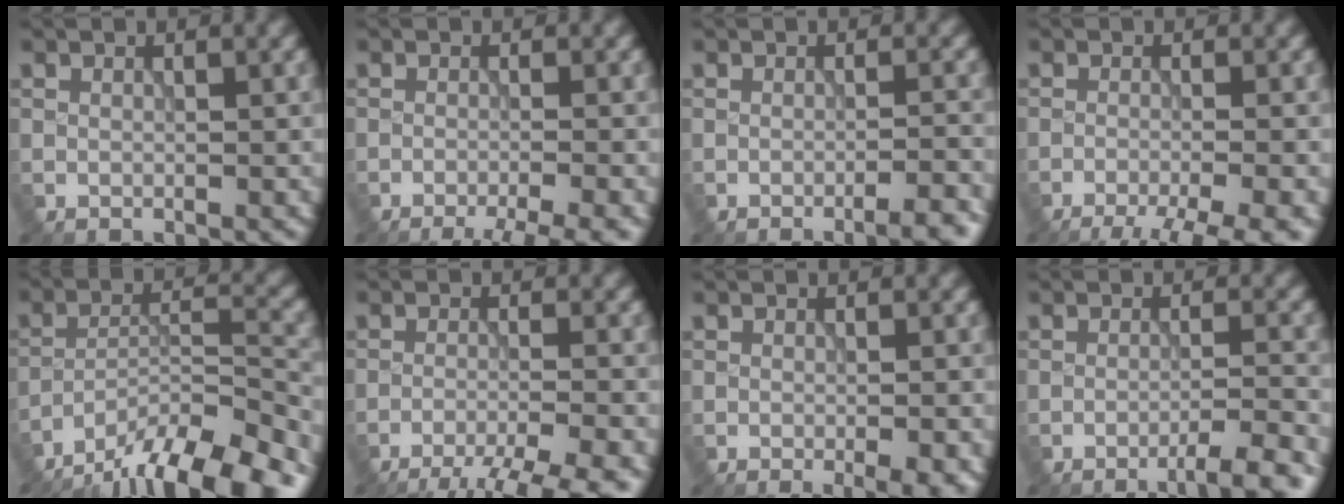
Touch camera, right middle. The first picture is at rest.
{"total": 5.7, "force": [-4.5, 1.0, 3.4], "torque": [-0.037, -0.007, -0.060]}
{"total": 4.0, "force": [-2.7, 1.0, 2.8], "torque": [-0.032, 0.012, -0.035]}
{"total": 8.5, "force": [-6.8, 1.8, 4.8], "torque": [-0.062, -0.015, -0.088]}
{"total": 13.3, "force": [-10.9, 2.8, 7.0], "torque": [-0.124, 0.002, -0.178]}
{"total": 8.7, "force": [-7.4, 1.6, 4.4], "torque": [-0.062, -0.016, -0.101]}
{"total": 2.9, "force": [-1.4, 0.5, 2.5], "torque": [-0.031, -0.006, -0.013]}
{"total": 4.3, "force": [-2.9, 0.5, 3.2], "torque": [-0.044, 0.006, -0.050]}